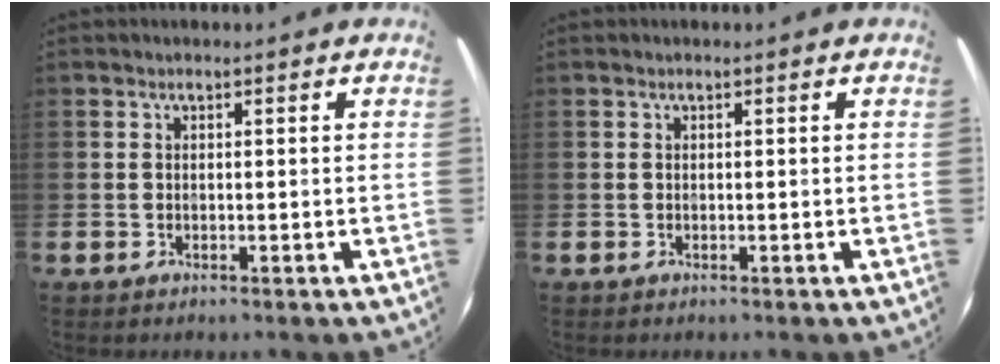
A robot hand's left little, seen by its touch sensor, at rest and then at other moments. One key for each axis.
{"total": 0.0}